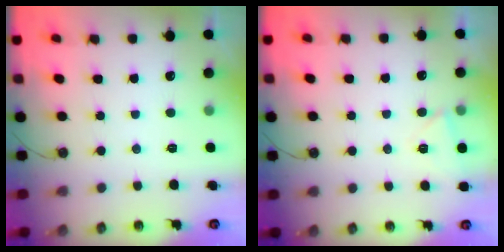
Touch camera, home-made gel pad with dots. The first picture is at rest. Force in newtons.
{"total": 4.4, "press": 2.0, "slide": 4.0}